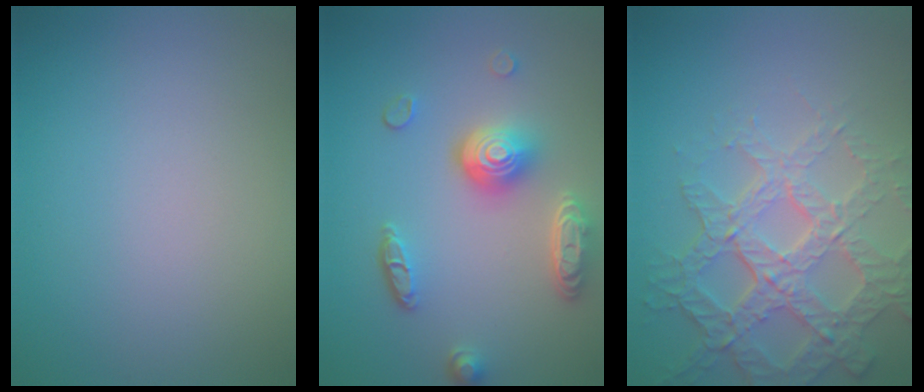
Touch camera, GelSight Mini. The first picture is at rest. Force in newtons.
{"total": 5.2, "press": 3.8, "slide": 3.6}
{"total": 6.4, "press": 5.1, "slide": 3.8}